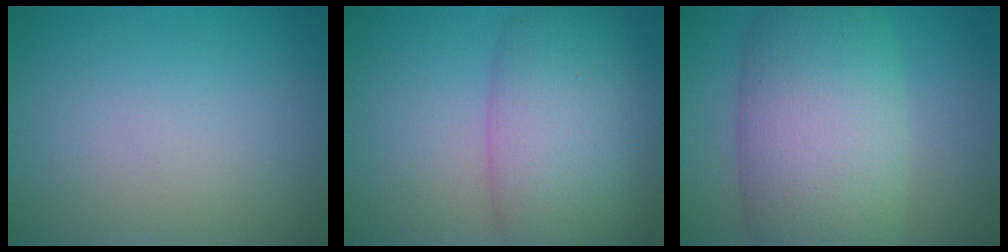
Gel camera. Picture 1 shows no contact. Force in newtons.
{"total": 8.6, "press": 8.6, "slide": 0.6}
{"total": 11.2, "press": 11.2, "slide": 0.6}